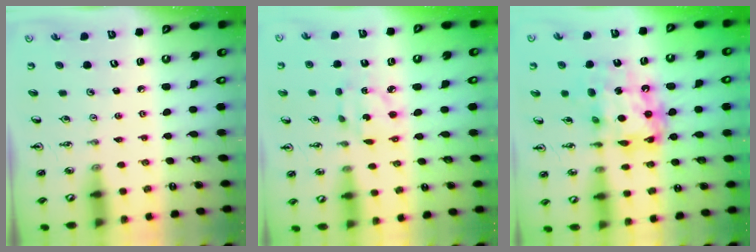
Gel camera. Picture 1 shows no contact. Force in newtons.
{"total": 5.7, "press": 5.7, "slide": 0.2}
{"total": 15.4, "press": 15.3, "slide": 1.3}